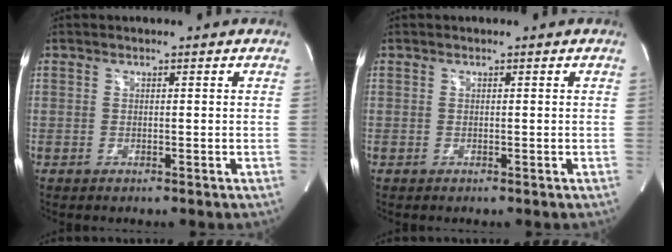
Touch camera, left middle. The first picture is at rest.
{"total": 0.0}